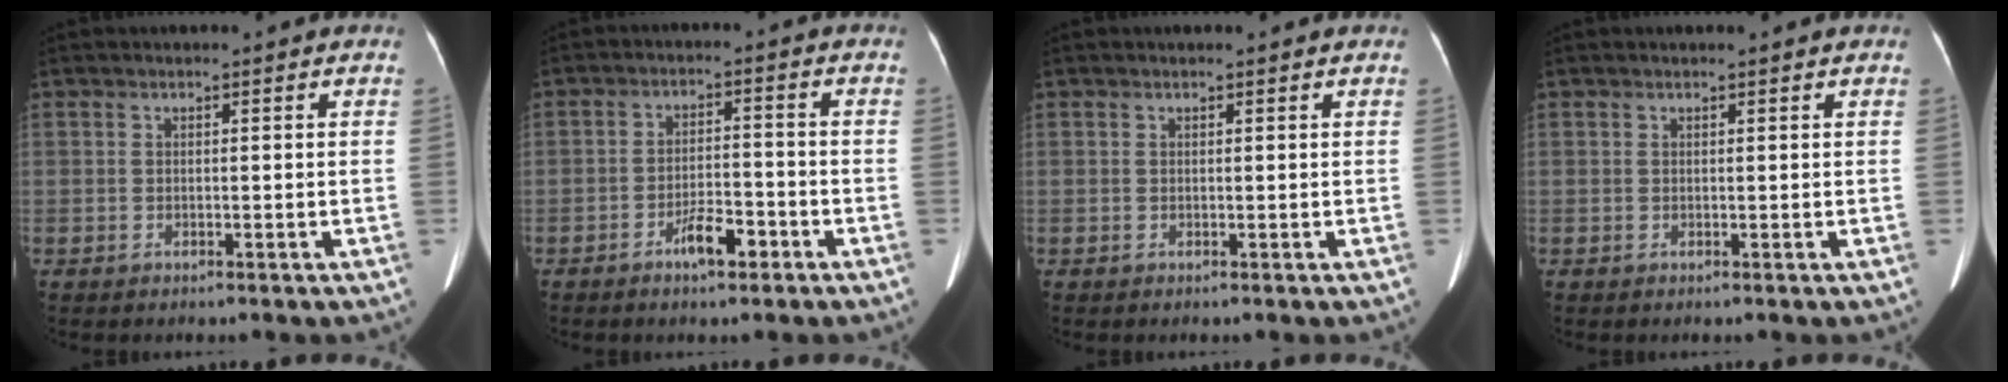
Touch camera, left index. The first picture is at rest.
{"total": 4.7, "force": [-2.9, 1.4, 3.4], "torque": [-0.064, 0.003, -0.049]}
{"total": 0.9, "force": [0.9, 0.0, 0.2], "torque": [-0.010, 0.005, 0.011]}
{"total": 1.3, "force": [1.2, 0.1, 0.5], "torque": [-0.010, 0.009, 0.015]}